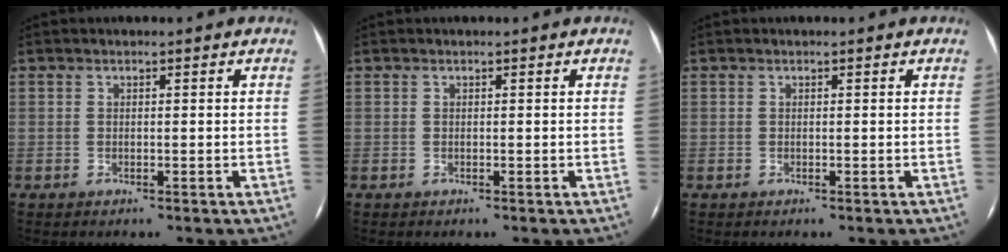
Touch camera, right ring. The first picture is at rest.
{"total": 0.0}
{"total": 0.0}